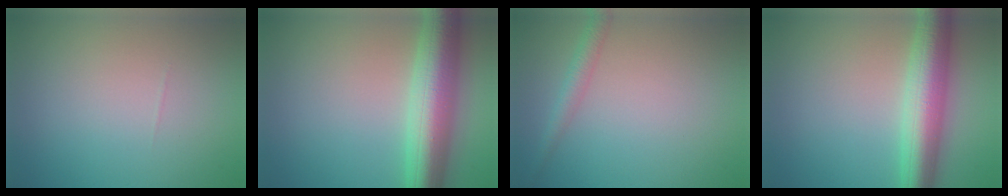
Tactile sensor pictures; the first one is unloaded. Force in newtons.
{"total": 8.6, "press": 8.6, "slide": 0.3}
{"total": 2.0, "press": 2.0, "slide": 0.1}
{"total": 7.2, "press": 7.2, "slide": 0.0}